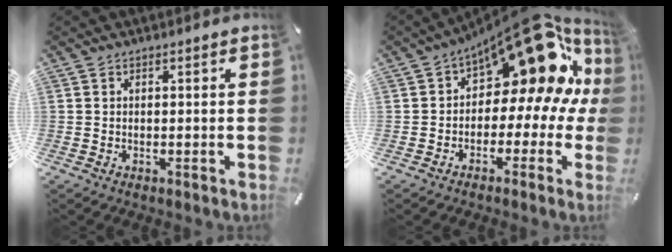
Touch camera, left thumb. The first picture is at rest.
{"total": 20.1, "force": [9.7, 10.3, 14.4], "torque": [-0.193, -0.073, 0.161]}